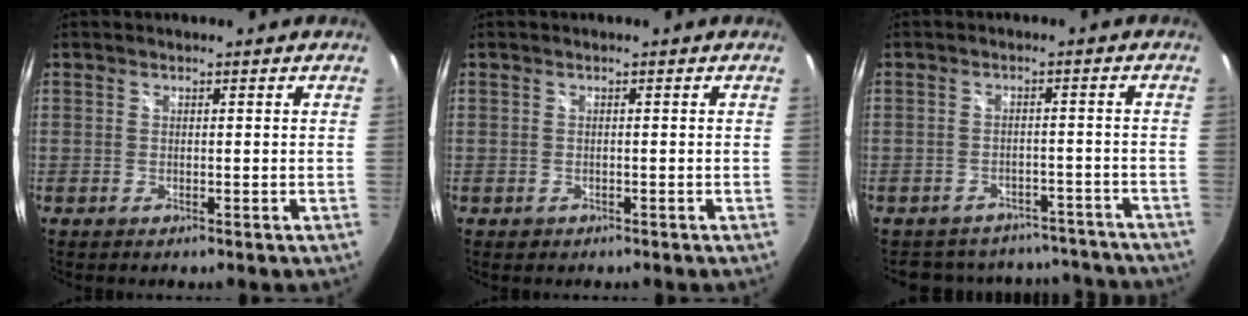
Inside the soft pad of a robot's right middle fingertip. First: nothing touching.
{"total": 1.0, "force": [-0.5, 0.7, 0.3], "torque": [-0.008, 0.000, -0.004]}
{"total": 15.5, "force": [-13.5, 6.7, 3.6], "torque": [-0.079, 0.035, -0.159]}